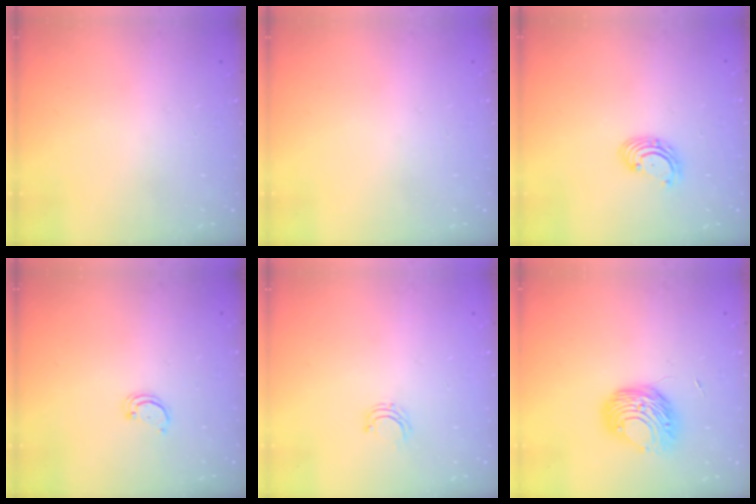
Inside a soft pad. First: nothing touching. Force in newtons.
{"total": 0.0}
{"total": 2.9, "press": 2.9, "slide": 0.1}
{"total": 1.5, "press": 1.5, "slide": 0.1}
{"total": 4.3, "press": 4.3, "slide": 0.3}
{"total": 9.1, "press": 9.1, "slide": 0.4}